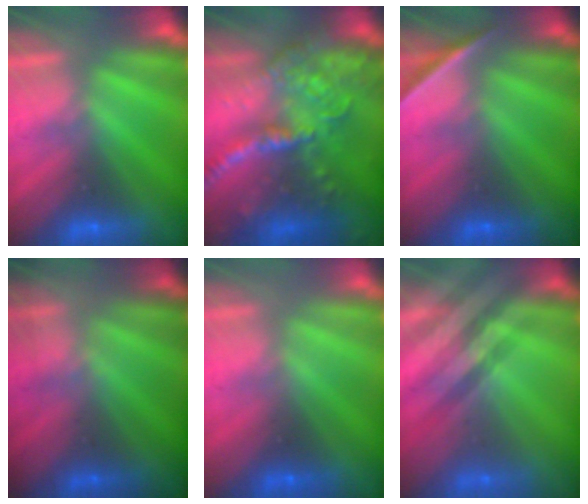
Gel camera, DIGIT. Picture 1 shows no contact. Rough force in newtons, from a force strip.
{"total": 5.8}
{"total": 1.7}
{"total": 1.7}
{"total": 3.1}
{"total": 2.4}